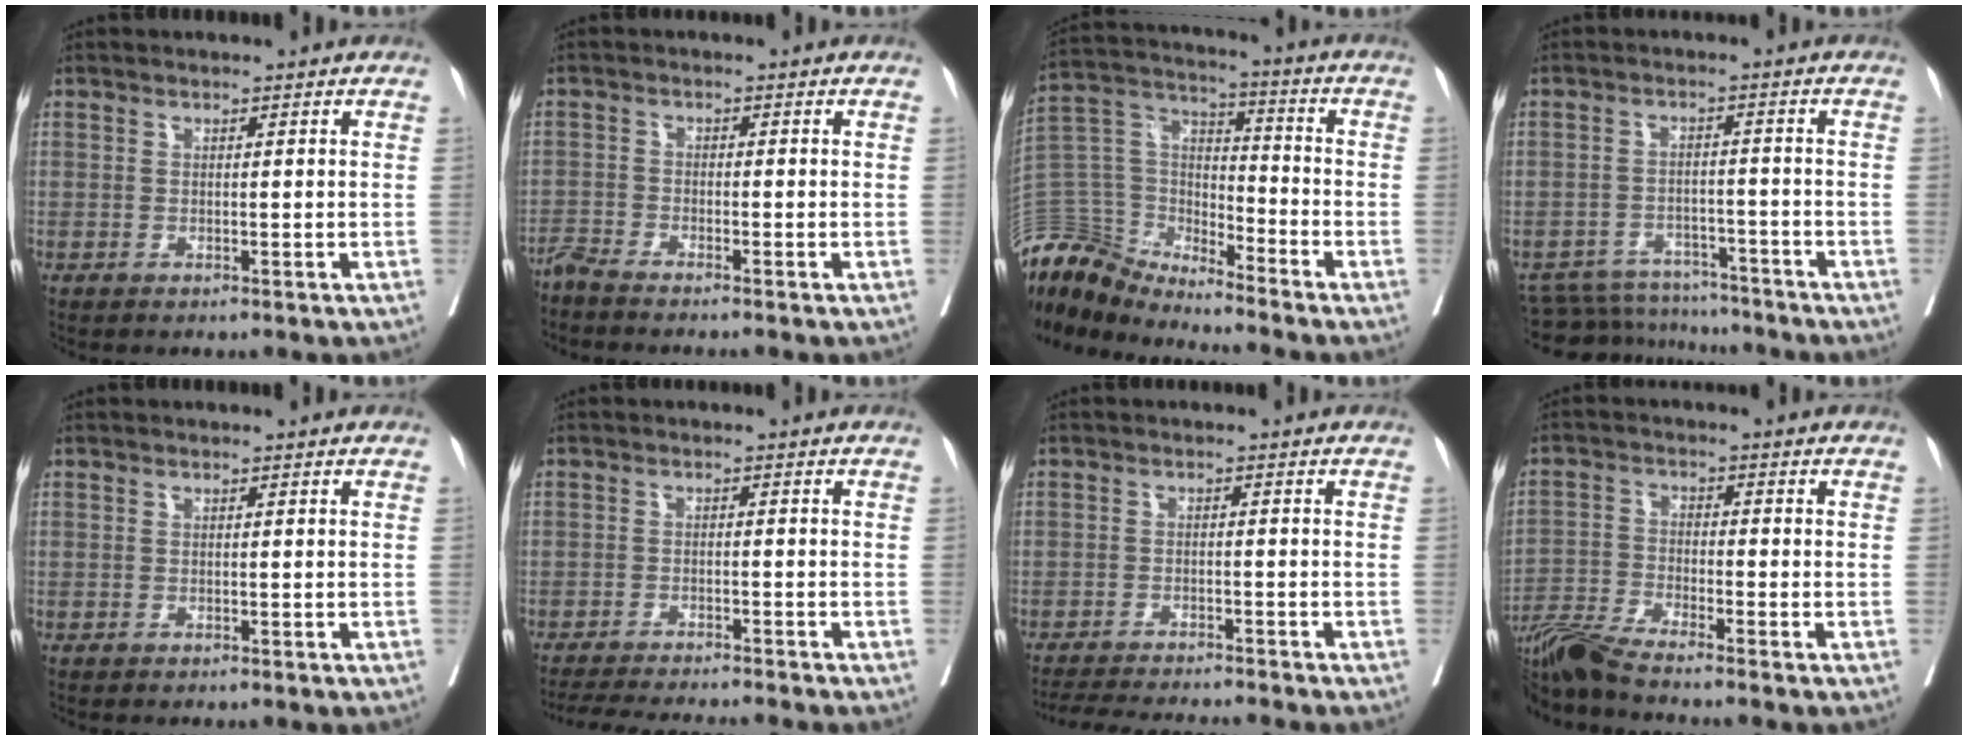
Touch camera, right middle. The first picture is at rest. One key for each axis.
{"total": 3.1, "fx": -2.9, "fy": -0.8, "fz": 0.8, "tx": -0.012, "ty": -0.007, "tz": -0.057}
{"total": 11.6, "fx": -11.5, "fy": 1.5, "fz": 0.8, "tx": -0.019, "ty": 0.050, "tz": -0.228}
{"total": 10.0, "fx": -9.7, "fy": 2.5, "fz": 0.9, "tx": -0.017, "ty": 0.004, "tz": -0.141}
{"total": 0.0}
{"total": 10.3, "fx": -9.6, "fy": -0.5, "fz": 3.8, "tx": -0.046, "ty": -0.015, "tz": -0.143}
{"total": 9.5, "fx": -9.0, "fy": -0.4, "fz": 3.1, "tx": -0.039, "ty": -0.011, "tz": -0.136}
{"total": 8.0, "fx": -7.0, "fy": -1.0, "fz": 3.7, "tx": -0.069, "ty": -0.028, "tz": -0.137}